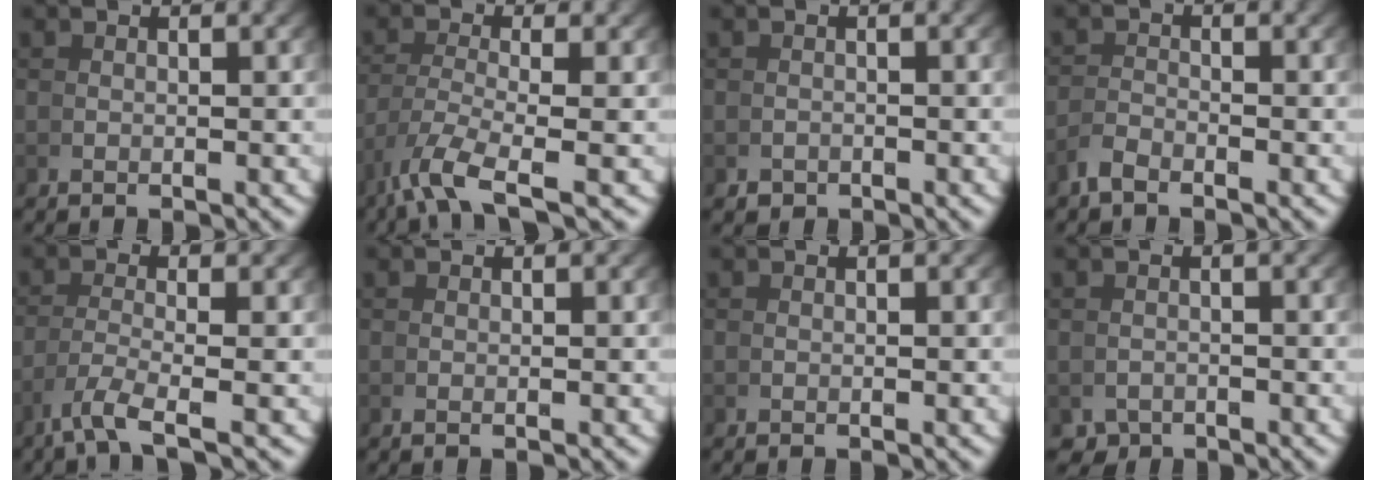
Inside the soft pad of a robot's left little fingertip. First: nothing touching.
{"total": 3.8, "force": [-1.9, 0.7, 3.2], "torque": [-0.083, -0.032, -0.015]}
{"total": 1.1, "force": [-0.9, 0.6, -0.4], "torque": [0.010, -0.010, -0.011]}
{"total": 1.4, "force": [-1.2, -0.7, 0.1], "torque": [0.002, 0.000, -0.026]}
{"total": 3.0, "force": [-1.7, -0.2, 2.5], "torque": [-0.068, -0.021, -0.019]}
{"total": 0.0}
{"total": 0.0}
{"total": 1.9, "force": [-1.5, 1.0, -0.4], "torque": [0.010, -0.017, -0.020]}